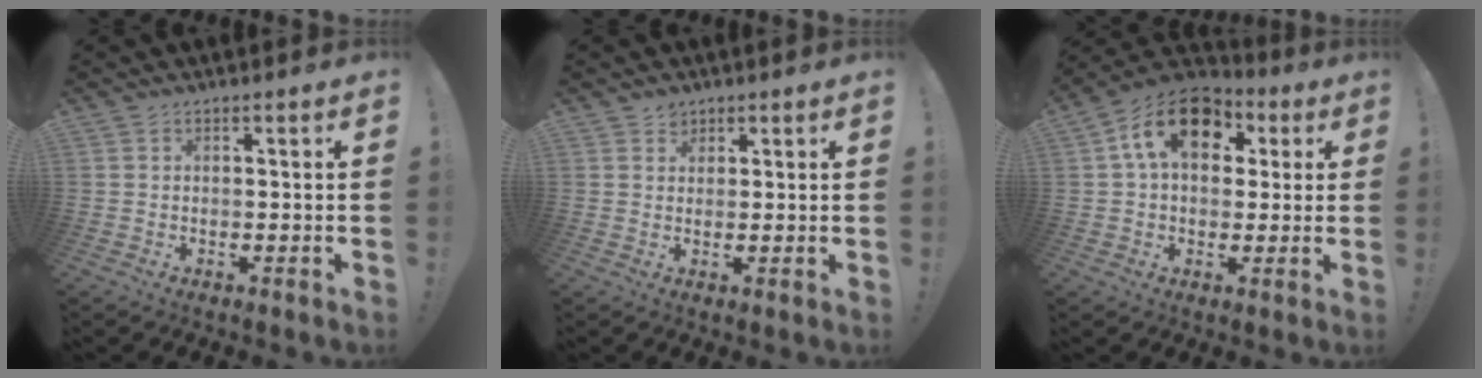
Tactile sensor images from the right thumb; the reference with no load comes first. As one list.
[{"total": 2.2, "force": [1.6, 1.5, -0.1], "torque": [0.006, -0.008, 0.029]}, {"total": 15.7, "force": [5.4, 10.5, 10.4], "torque": [-0.161, -0.002, 0.100]}]